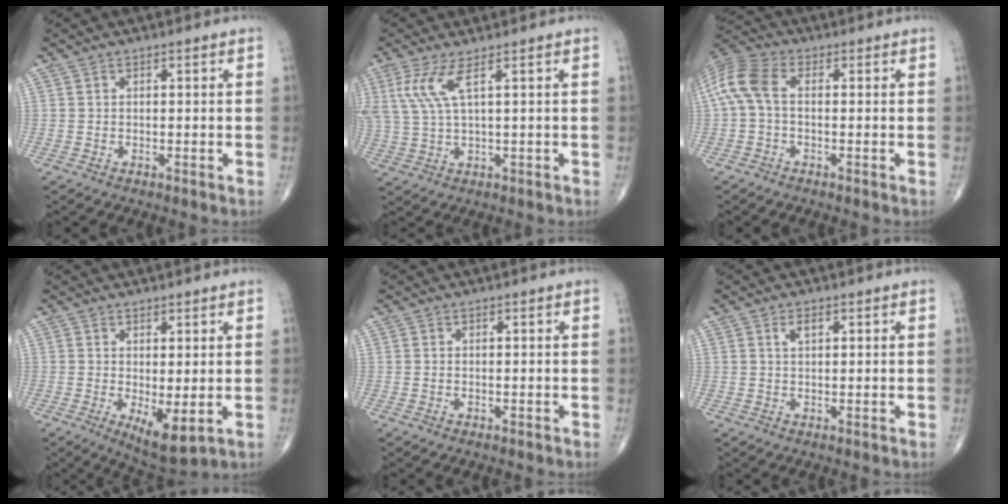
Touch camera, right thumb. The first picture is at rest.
{"total": 6.1, "force": [2.7, 0.8, 5.4], "torque": [-0.153, -0.007, 0.063]}
{"total": 7.9, "force": [0.1, 4.4, 6.6], "torque": [-0.154, 0.024, -0.006]}
{"total": 6.5, "force": [-0.8, 2.3, 6.0], "torque": [-0.093, -0.021, -0.002]}
{"total": 0.0}
{"total": 1.9, "force": [0.9, 0.9, 1.4], "torque": [-0.026, 0.000, 0.016]}